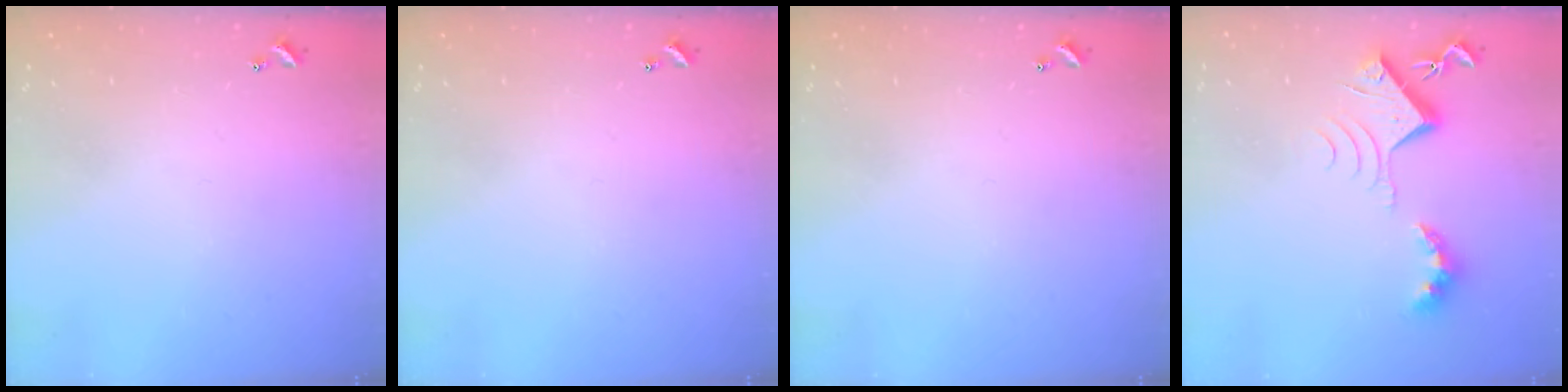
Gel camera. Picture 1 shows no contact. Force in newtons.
{"total": 0.0}
{"total": 0.0}
{"total": 8.8, "press": 8.8, "slide": 0.6}